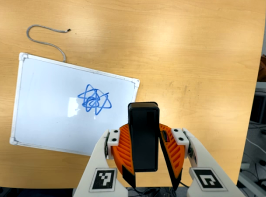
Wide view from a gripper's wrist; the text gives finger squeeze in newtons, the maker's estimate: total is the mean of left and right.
{"total": 6.5, "left": 6.5, "right": 6.6}